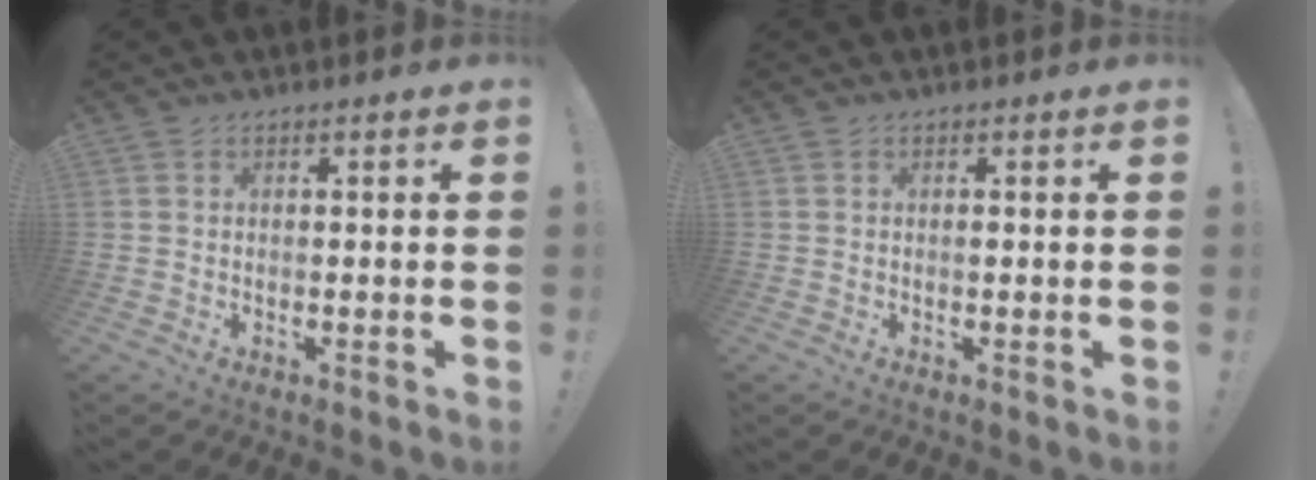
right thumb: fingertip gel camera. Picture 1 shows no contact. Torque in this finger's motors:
{"motor_torque": [-0.01, -0.02, -0.05, -0.01, 0.10]}